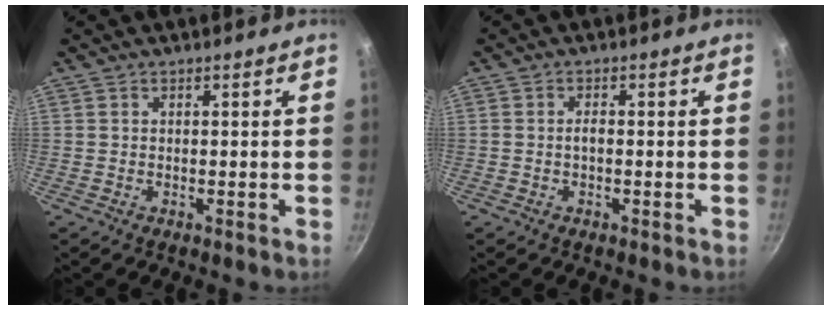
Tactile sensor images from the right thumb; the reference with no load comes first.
{"total": 1.3, "force": [-0.3, 0.6, 1.1], "torque": [-0.017, 0.008, -0.006]}